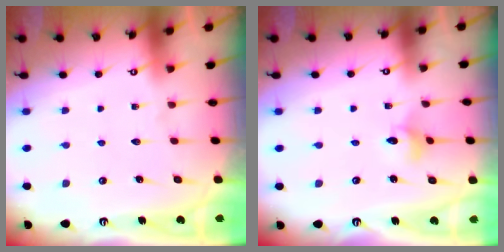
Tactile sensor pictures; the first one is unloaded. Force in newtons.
{"total": 3.6, "press": 3.5, "slide": 0.4}